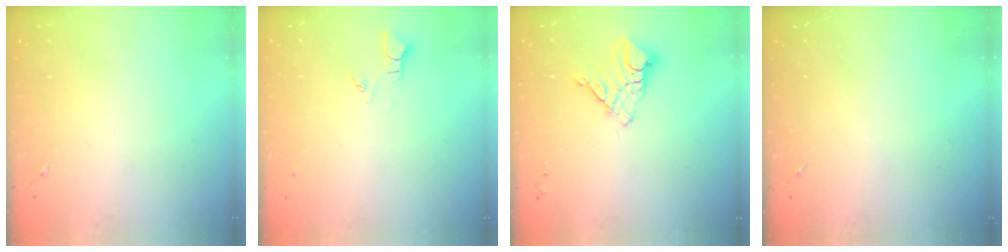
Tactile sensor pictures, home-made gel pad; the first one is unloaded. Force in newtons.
{"total": 2.7, "press": 2.7, "slide": 0.3}
{"total": 9.7, "press": 9.7, "slide": 1.1}
{"total": 0.0}